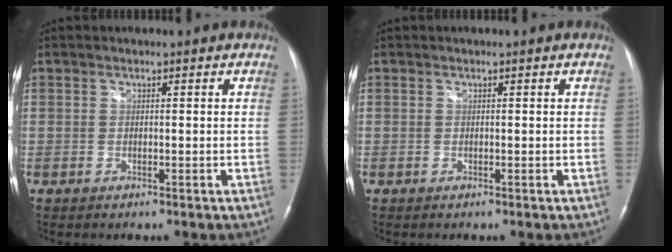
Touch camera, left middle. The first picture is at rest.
{"total": 0.0}